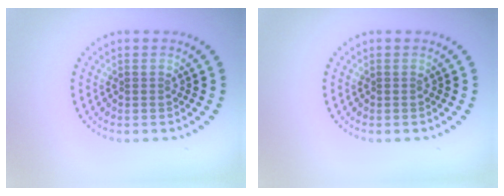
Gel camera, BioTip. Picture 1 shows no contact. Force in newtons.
{"total": 0.0}